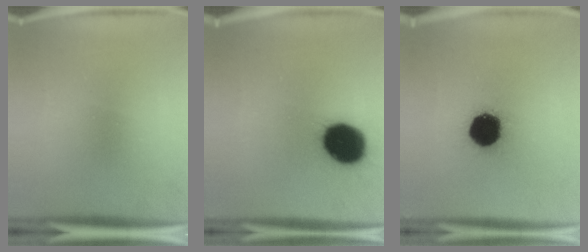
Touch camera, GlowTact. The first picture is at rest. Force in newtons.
{"total": 18.6}
{"total": 16.2}